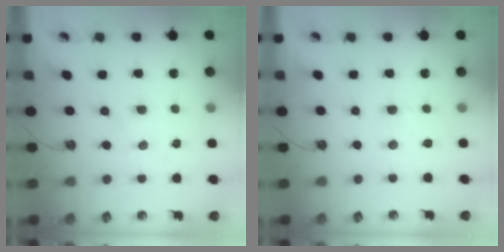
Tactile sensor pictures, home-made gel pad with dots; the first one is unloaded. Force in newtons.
{"total": 2.8, "press": 2.7, "slide": 0.5}